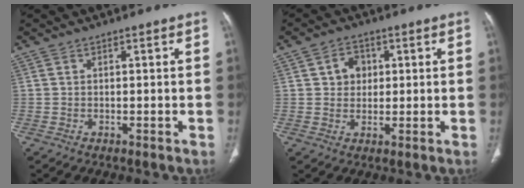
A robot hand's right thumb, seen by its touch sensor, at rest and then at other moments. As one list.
[{"total": 4.6, "force": [1.2, 3.8, 2.3], "torque": [-0.013, 0.000, 0.017]}]